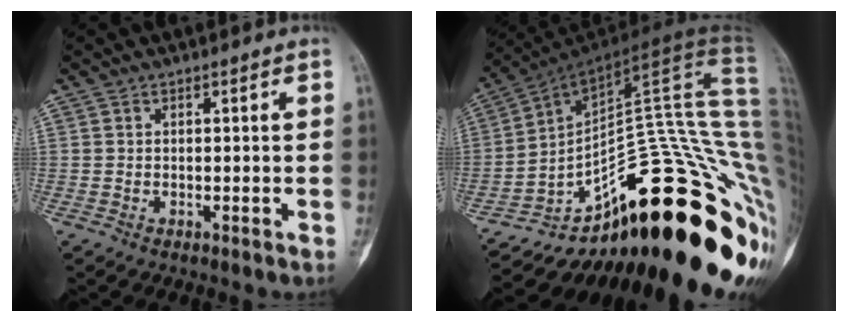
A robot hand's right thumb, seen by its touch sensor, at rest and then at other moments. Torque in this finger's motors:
{"motor_torque": [3.36, -0.86, 0.83, -1.94, 0.04]}